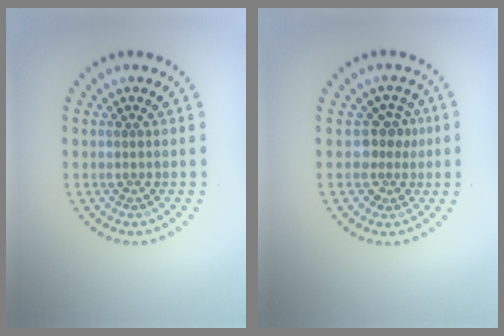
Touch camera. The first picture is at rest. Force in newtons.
{"total": 2.4, "press": 1.8, "slide": 1.6}